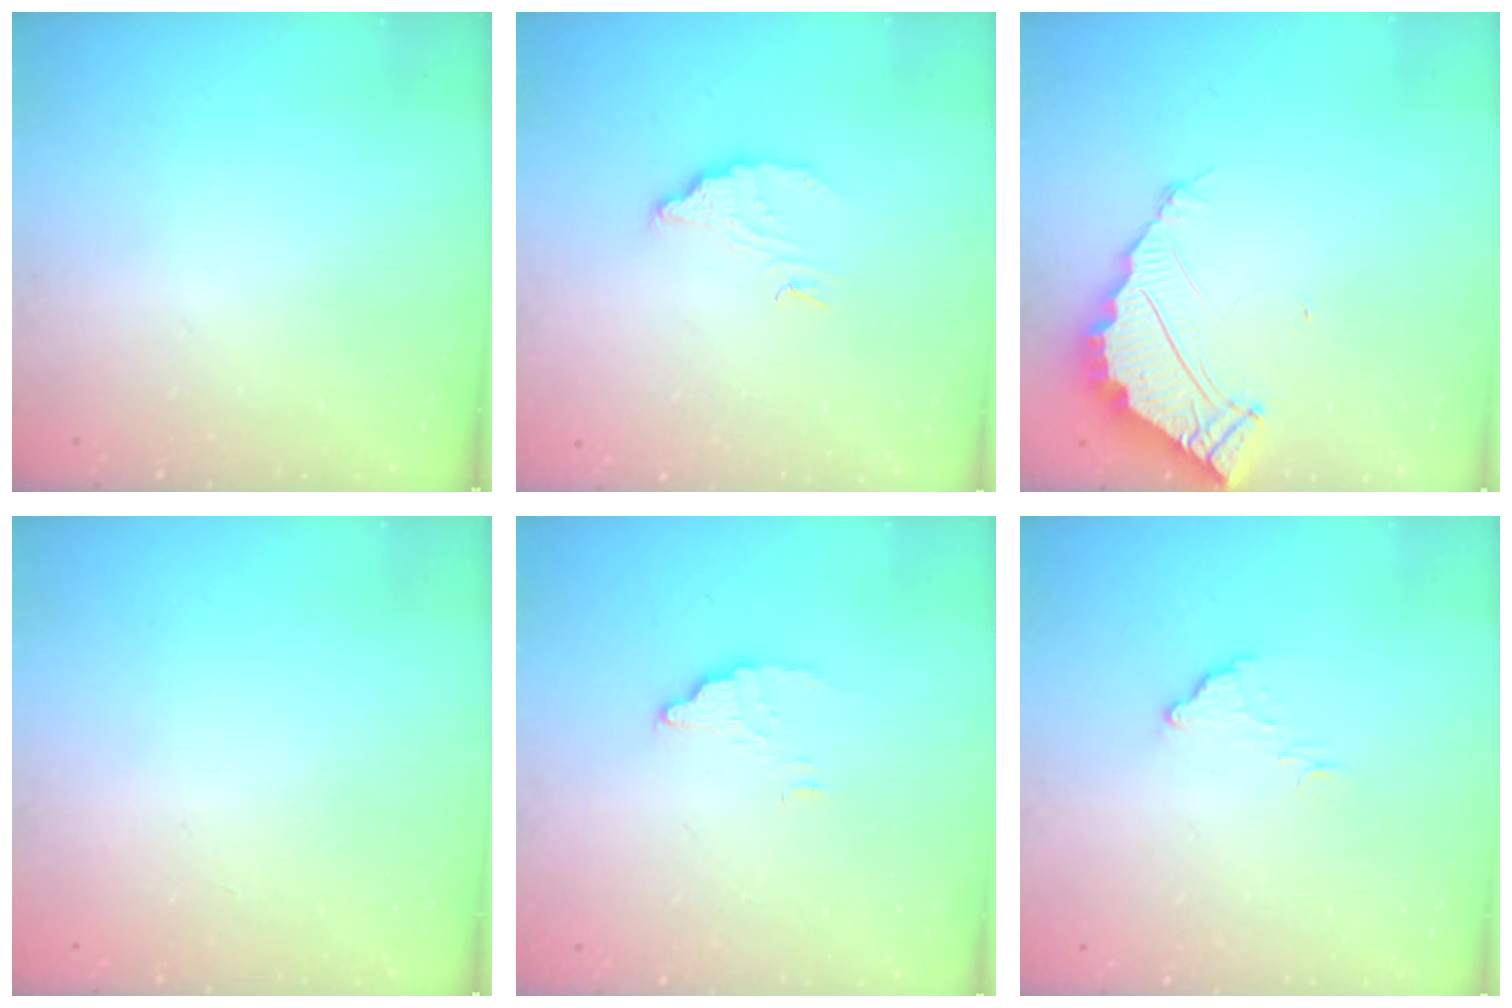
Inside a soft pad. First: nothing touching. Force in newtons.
{"total": 5.9, "press": 5.9, "slide": 0.3}
{"total": 4.9, "press": 4.9, "slide": 0.1}
{"total": 2.2, "press": 2.2, "slide": 0.1}
{"total": 3.5, "press": 3.5, "slide": 0.2}
{"total": 5.7, "press": 5.7, "slide": 0.3}